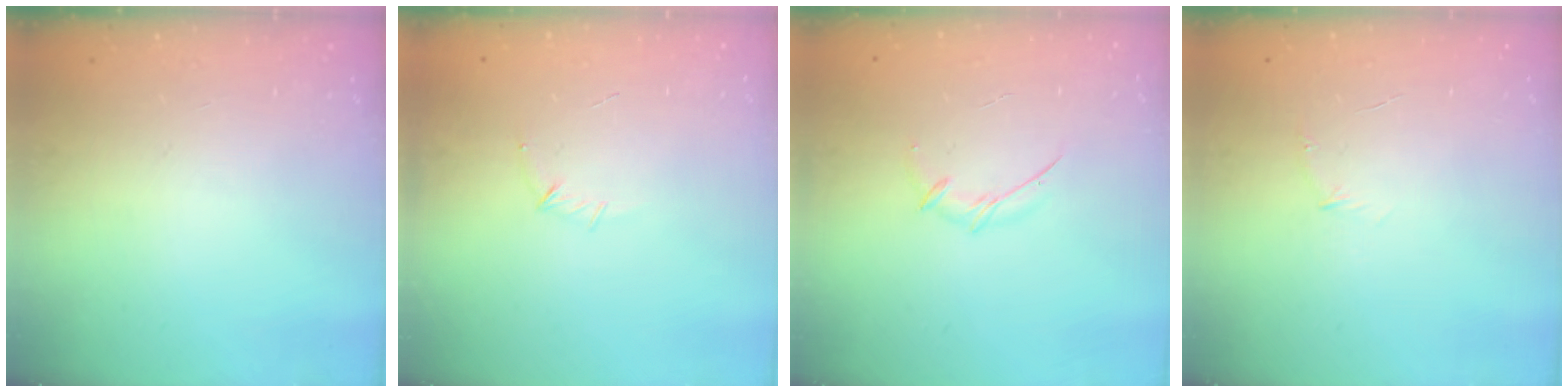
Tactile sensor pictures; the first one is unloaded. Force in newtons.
{"total": 5.5, "press": 5.3, "slide": 1.4}
{"total": 4.8, "press": 4.7, "slide": 1.0}
{"total": 3.9, "press": 3.7, "slide": 1.2}